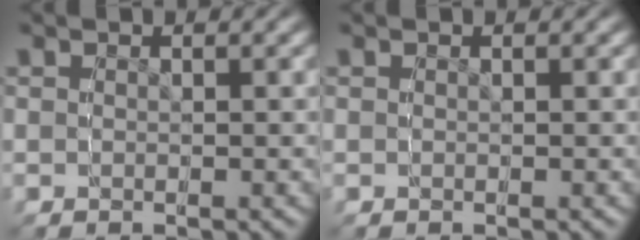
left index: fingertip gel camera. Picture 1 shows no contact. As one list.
[{"total": 0.0}]